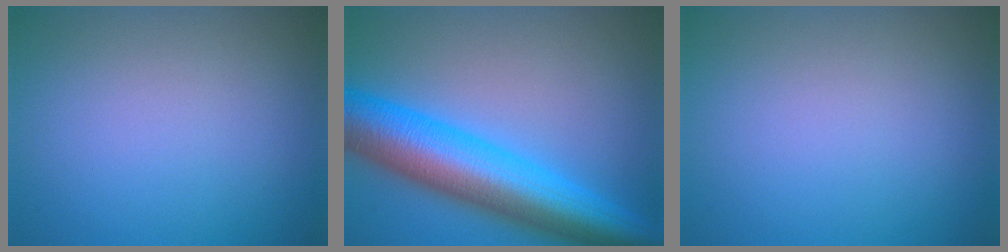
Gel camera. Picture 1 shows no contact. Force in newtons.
{"total": 11.2, "press": 11.2, "slide": 0.2}
{"total": 0.0}